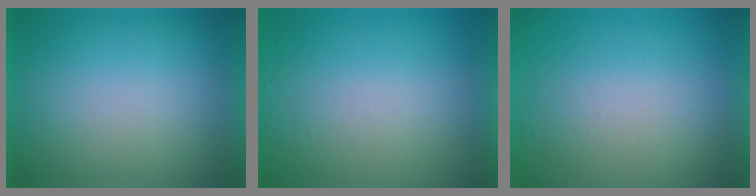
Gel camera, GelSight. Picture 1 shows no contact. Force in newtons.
{"total": 8.4}
{"total": 7.6}